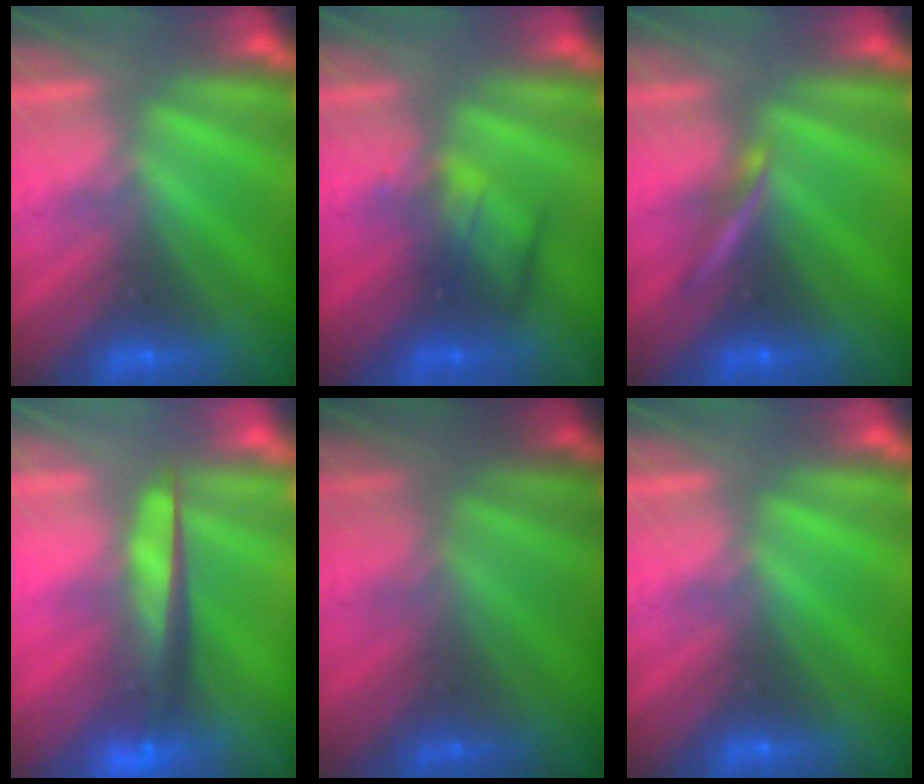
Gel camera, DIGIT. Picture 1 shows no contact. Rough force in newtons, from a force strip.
{"total": 2.4}
{"total": 2.2}
{"total": 6.9}
{"total": 1.5}
{"total": 0.0}